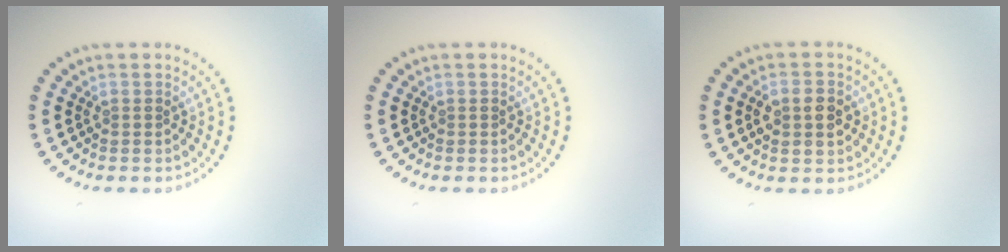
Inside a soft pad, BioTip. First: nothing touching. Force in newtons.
{"total": 0.0}
{"total": 2.7, "press": 2.7, "slide": 0.1}